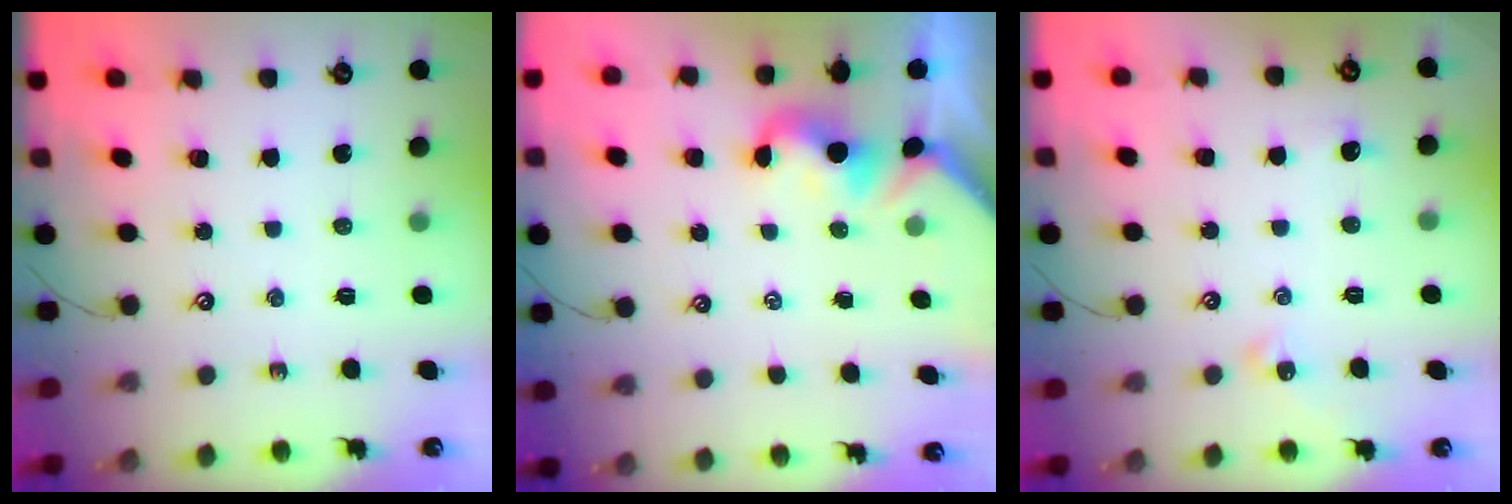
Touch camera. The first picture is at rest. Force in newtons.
{"total": 1.5, "press": 1.4, "slide": 0.5}
{"total": 1.4, "press": 1.3, "slide": 0.5}